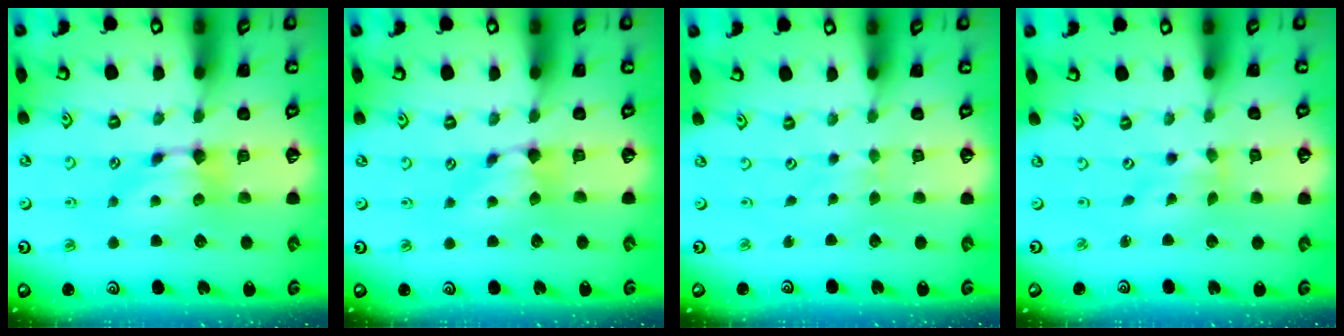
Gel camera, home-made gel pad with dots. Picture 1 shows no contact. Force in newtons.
{"total": 0.9, "press": 0.7, "slide": 0.6}
{"total": 2.4, "press": 2.4, "slide": 0.1}
{"total": 2.4, "press": 2.2, "slide": 1.0}